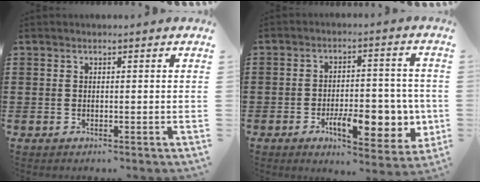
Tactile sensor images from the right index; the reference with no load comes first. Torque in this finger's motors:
{"motor_torque": [2.14, 0.00, 0.72, 0.11]}